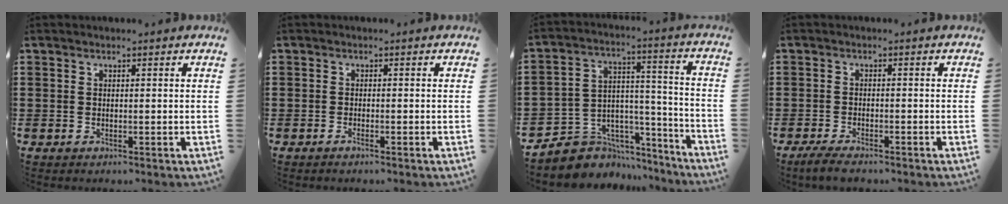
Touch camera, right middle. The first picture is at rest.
{"total": 0.8, "force": [-0.5, 0.0, 0.6], "torque": [-0.010, -0.003, -0.010]}
{"total": 6.1, "force": [-5.0, 3.6, -0.1], "torque": [-0.019, -0.001, -0.096]}
{"total": 2.6, "force": [-2.3, 0.4, 1.2], "torque": [-0.036, -0.005, -0.050]}